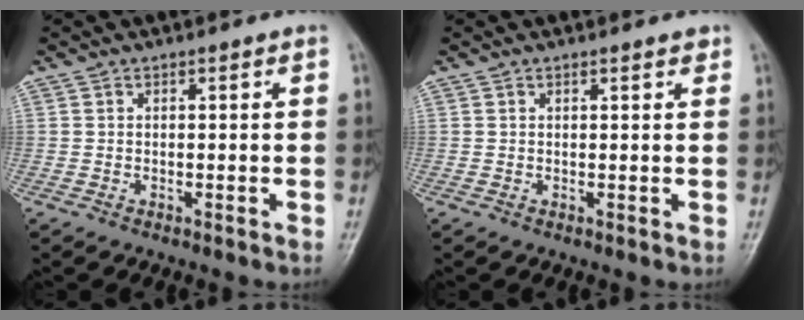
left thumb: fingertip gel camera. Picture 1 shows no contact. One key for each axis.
{"total": 1.2, "fx": 0.9, "fy": 0.4, "fz": 0.7, "tx": -0.009, "ty": -0.003, "tz": 0.010}